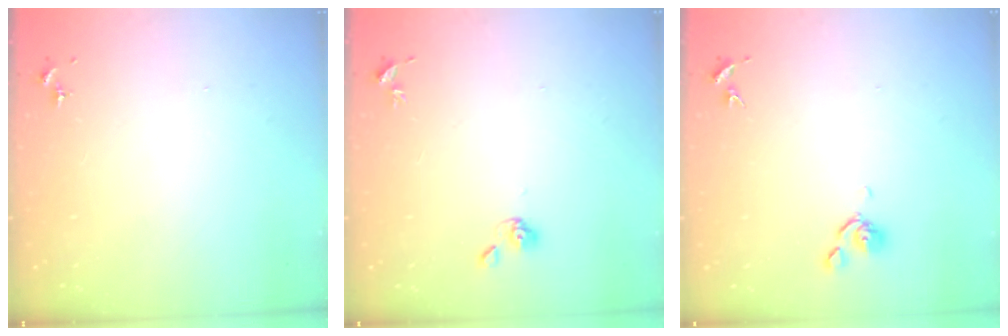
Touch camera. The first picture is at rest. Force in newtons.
{"total": 4.8, "press": 4.8, "slide": 0.8}
{"total": 6.4, "press": 6.2, "slide": 1.3}